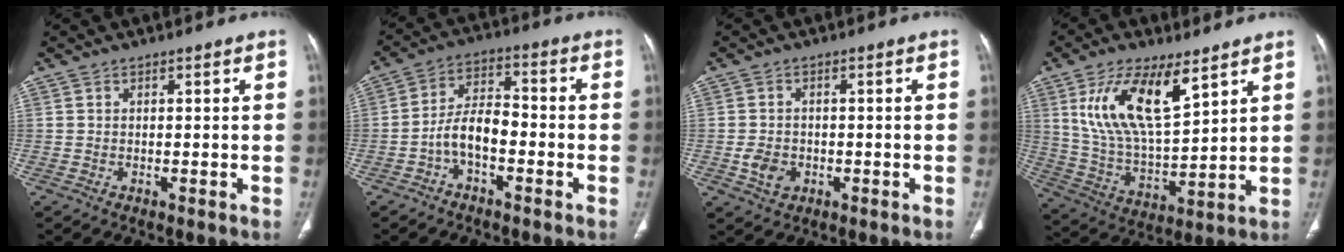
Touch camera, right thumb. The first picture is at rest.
{"total": 6.9, "force": [-2.7, 3.5, 5.3], "torque": [-0.095, 0.039, -0.056]}
{"total": 4.0, "force": [-1.0, 3.2, 2.2], "torque": [-0.035, 0.003, -0.012]}
{"total": 17.0, "force": [8.2, 6.9, 13.2], "torque": [-0.232, -0.036, 0.166]}